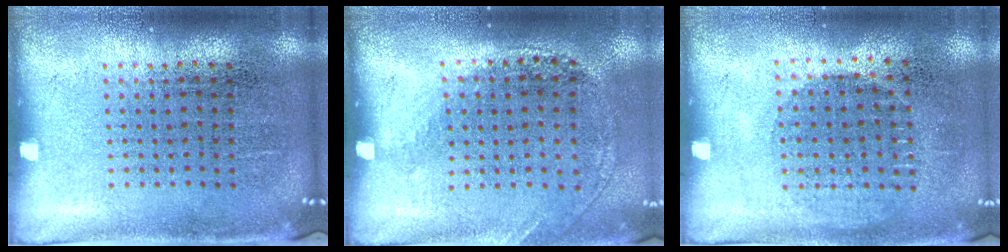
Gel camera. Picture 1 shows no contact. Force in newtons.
{"total": 1.2, "press": 1.0, "slide": 0.8}
{"total": 0.9, "press": 0.8, "slide": 0.4}